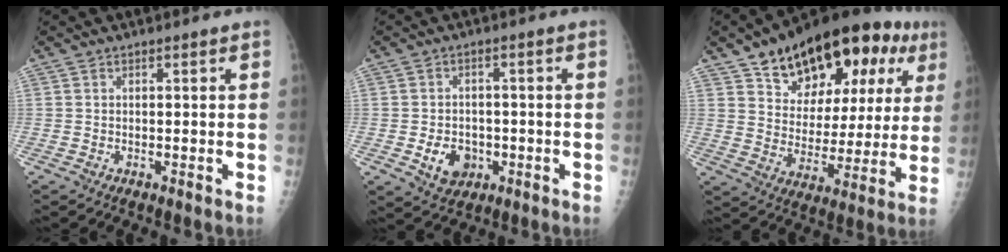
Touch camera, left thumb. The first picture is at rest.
{"total": 6.5, "force": [-2.0, 5.0, 3.6], "torque": [-0.037, 0.009, -0.024]}
{"total": 24.5, "force": [12.4, 13.1, 16.5], "torque": [-0.202, -0.006, 0.188]}